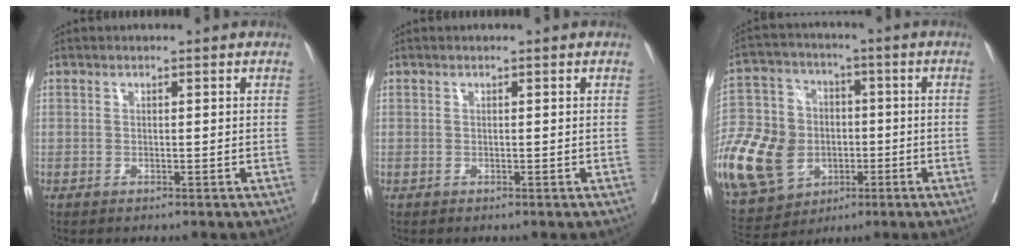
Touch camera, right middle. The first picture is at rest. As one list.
[{"total": 0.0}, {"total": 28.2, "force": [-7.9, 22.1, 15.5], "torque": [-0.450, 0.017, -0.130]}]